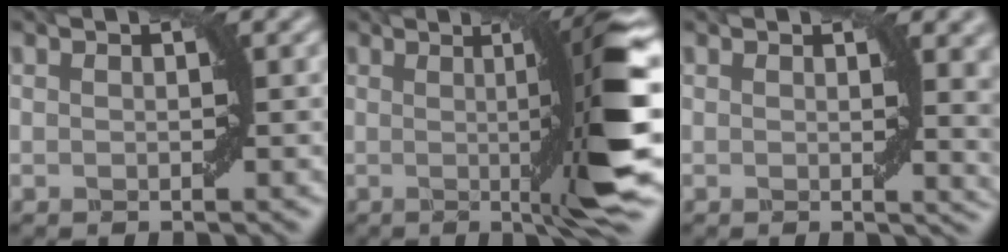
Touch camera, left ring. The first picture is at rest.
{"total": 10.1, "force": [0.1, 1.0, 10.0], "torque": [-0.132, -0.003, 0.008]}
{"total": 4.7, "force": [1.0, 1.5, 4.4], "torque": [-0.038, -0.005, 0.020]}